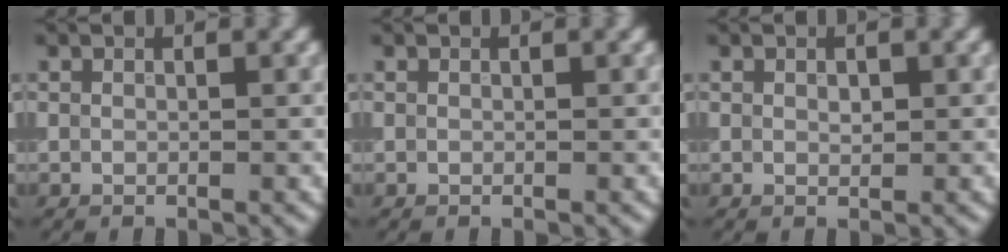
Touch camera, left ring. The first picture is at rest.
{"total": 0.0}
{"total": 0.8, "force": [0.2, 0.5, 0.6], "torque": [-0.009, 0.000, 0.003]}